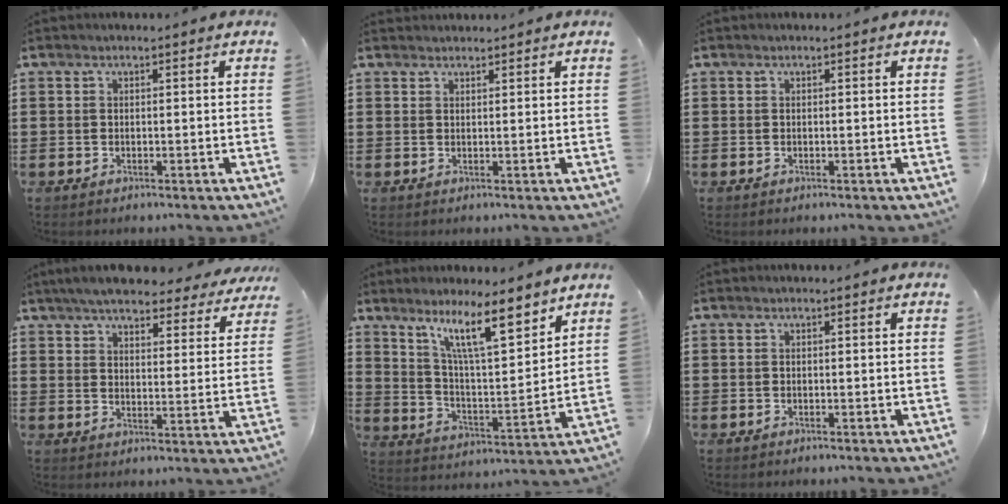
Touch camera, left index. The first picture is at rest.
{"total": 1.2, "force": [1.2, 0.1, 0.0], "torque": [-0.003, -0.001, 0.023]}
{"total": 0.0}
{"total": 5.9, "force": [5.5, 0.5, 2.0], "torque": [-0.061, -0.025, 0.098]}
{"total": 11.6, "force": [8.2, 2.1, 7.9], "torque": [-0.152, -0.037, 0.138]}
{"total": 0.0}